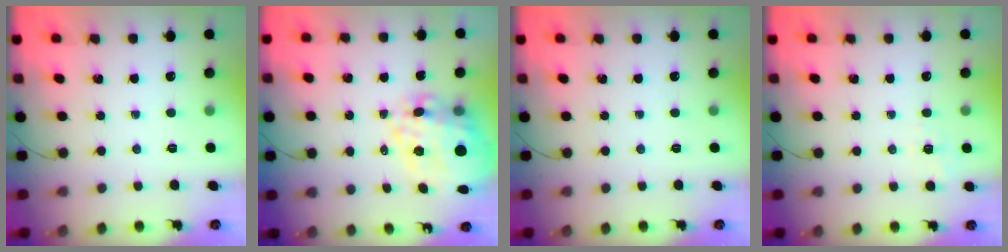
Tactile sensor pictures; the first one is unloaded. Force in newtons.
{"total": 18.9, "press": 18.4, "slide": 4.3}
{"total": 0.0}
{"total": 1.8, "press": 0.4, "slide": 1.8}